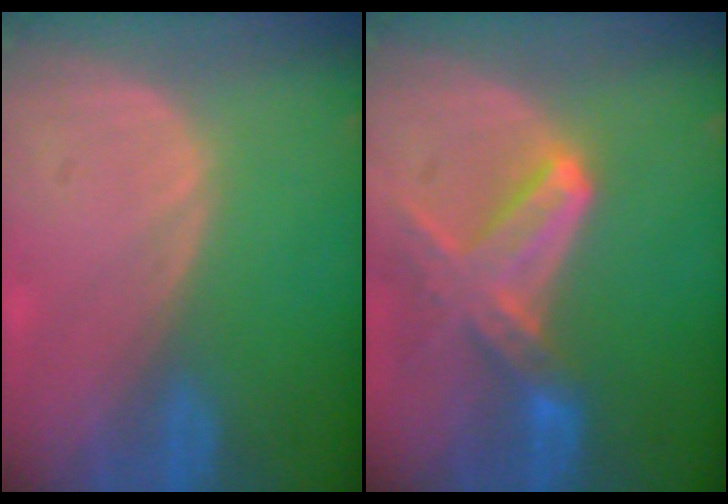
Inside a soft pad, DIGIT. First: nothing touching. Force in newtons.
{"total": 7.7, "press": 6.9, "slide": 3.6}